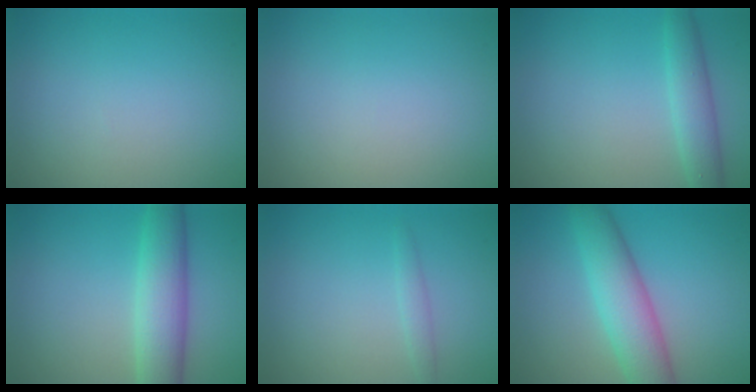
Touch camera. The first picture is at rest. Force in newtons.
{"total": 0.0}
{"total": 2.9, "press": 2.9, "slide": 0.2}
{"total": 5.4, "press": 5.4, "slide": 0.1}
{"total": 1.0, "press": 1.0, "slide": 0.1}
{"total": 6.0, "press": 6.0, "slide": 0.2}